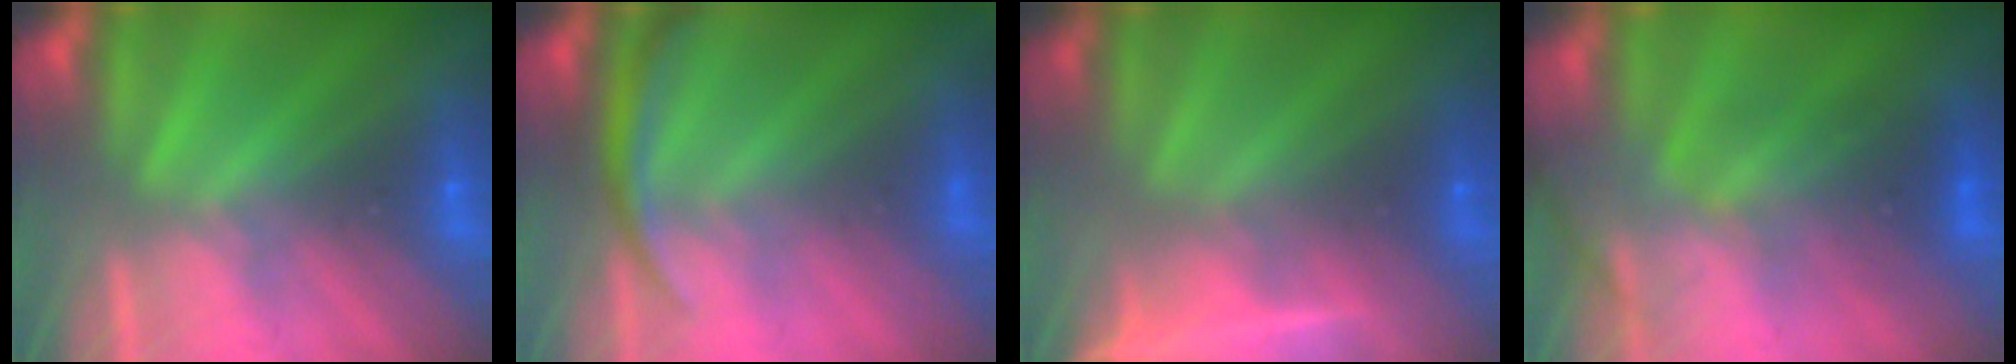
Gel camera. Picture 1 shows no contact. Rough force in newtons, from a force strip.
{"total": 2.9}
{"total": 9.1}
{"total": 2.6}